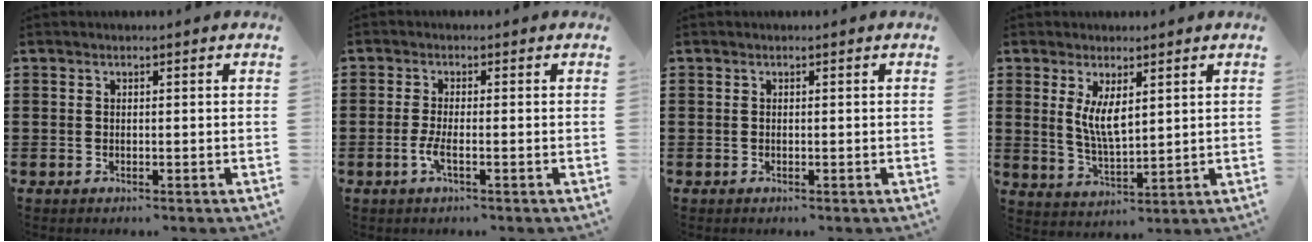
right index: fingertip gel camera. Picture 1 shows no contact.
{"total": 2.9, "force": [-1.1, 0.4, 2.6], "torque": [-0.066, -0.011, -0.026]}
{"total": 0.0}
{"total": 5.3, "force": [1.7, 2.0, 4.6], "torque": [-0.094, 0.001, 0.031]}